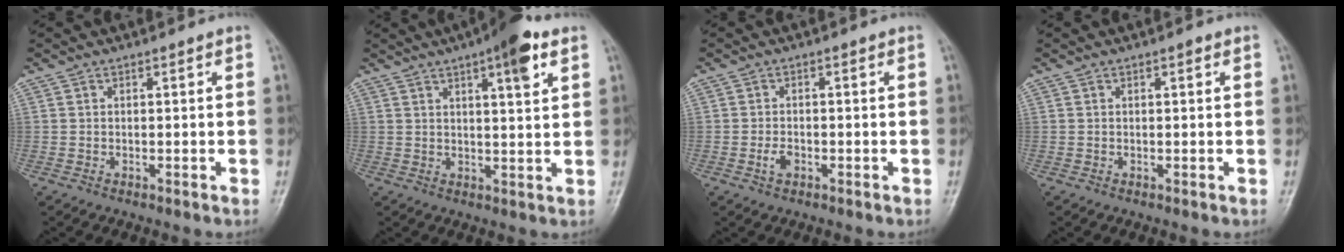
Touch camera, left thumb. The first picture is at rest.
{"total": 9.0, "force": [4.7, 2.2, 7.3], "torque": [-0.096, -0.013, 0.063]}
{"total": 2.2, "force": [-0.9, 1.4, 1.5], "torque": [-0.027, 0.005, -0.019]}
{"total": 0.7, "force": [0.3, 0.3, 0.6], "torque": [-0.005, 0.001, 0.002]}